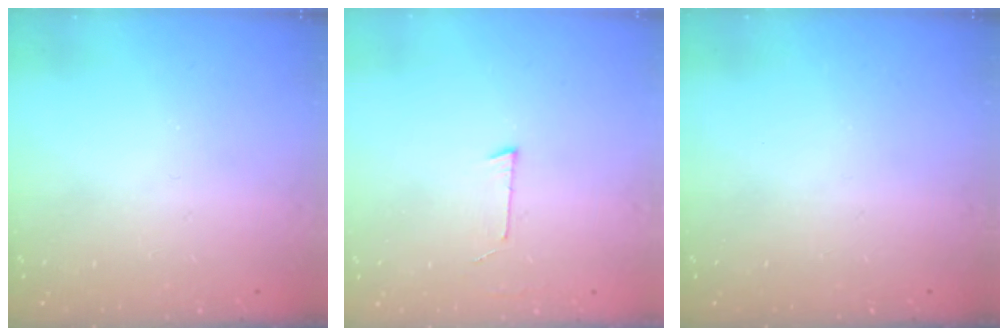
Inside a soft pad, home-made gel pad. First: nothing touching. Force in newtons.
{"total": 2.7, "press": 2.7, "slide": 0.2}
{"total": 0.0}